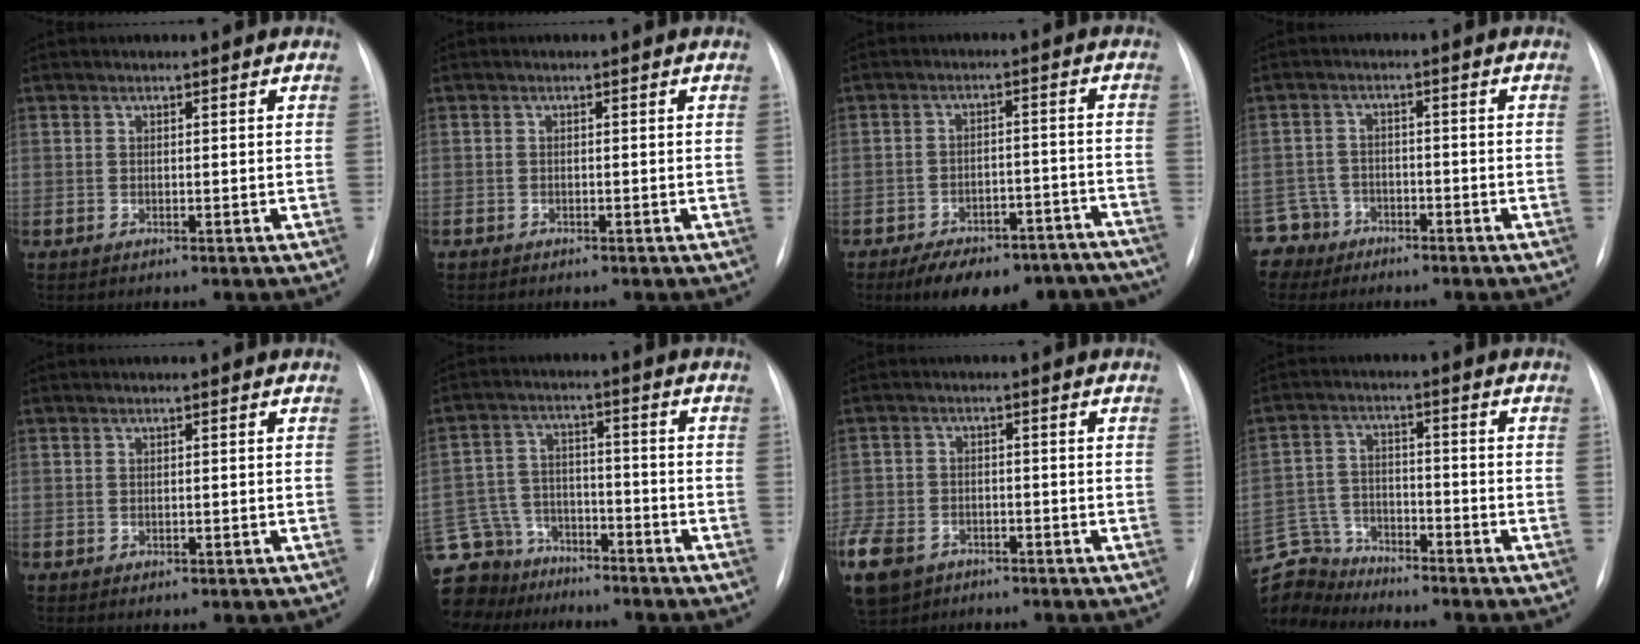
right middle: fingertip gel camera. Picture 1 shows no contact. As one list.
[{"total": 0.5, "force": [-0.4, 0.4, 0.0], "torque": [-0.004, 0.003, -0.008]}, {"total": 17.6, "force": [-14.5, 7.0, 7.1], "torque": [-0.082, 0.028, -0.186]}, {"total": 4.5, "force": [-3.2, 2.9, -1.0], "torque": [0.022, 0.004, -0.064]}, {"total": 0.6, "force": [-0.2, 0.4, 0.3], "torque": [-0.005, 0.000, 0.001]}, {"total": 15.5, "force": [-12.4, 8.6, 3.4], "torque": [-0.100, 0.027, -0.202]}, {"total": 17.9, "force": [-9.2, 13.3, 7.7], "torque": [-0.263, -0.020, -0.147]}, {"total": 10.4, "force": [-9.8, 3.3, 0.2], "torque": [-0.024, 0.021, -0.187]}]